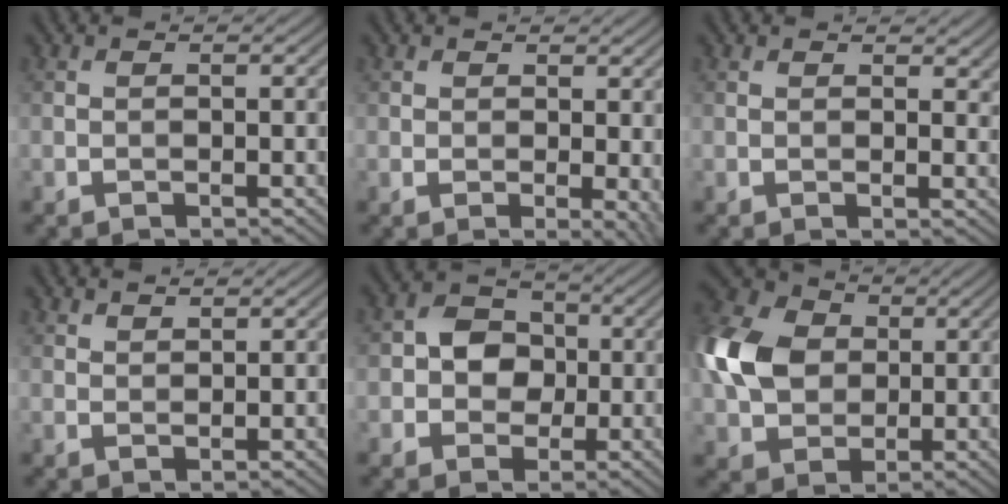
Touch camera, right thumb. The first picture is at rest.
{"total": 3.1, "force": [0.6, 1.4, 2.7], "torque": [-0.038, -0.005, 0.010]}
{"total": 2.4, "force": [1.7, 1.1, 1.4], "torque": [-0.018, -0.001, 0.030]}
{"total": 1.4, "force": [1.3, 0.4, 0.4], "torque": [-0.016, -0.001, 0.030]}
{"total": 5.1, "force": [-0.2, 4.4, 2.6], "torque": [-0.041, 0.004, -0.022]}
{"total": 11.9, "force": [1.2, 9.1, 7.5], "torque": [-0.203, 0.020, 0.015]}